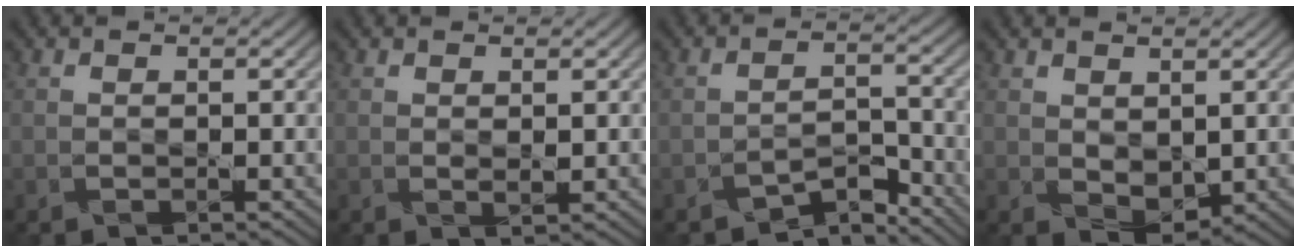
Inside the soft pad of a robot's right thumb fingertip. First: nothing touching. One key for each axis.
{"total": 1.0, "fx": 0.5, "fy": 0.5, "fz": 0.7, "tx": -0.016, "ty": -0.003, "tz": 0.011}
{"total": 4.3, "fx": -3.9, "fy": 1.3, "fz": 1.3, "tx": -0.012, "ty": 0.006, "tz": -0.072}
{"total": 2.6, "fx": 1.1, "fy": 1.7, "fz": 1.7, "tx": -0.035, "ty": -0.007, "tz": 0.025}